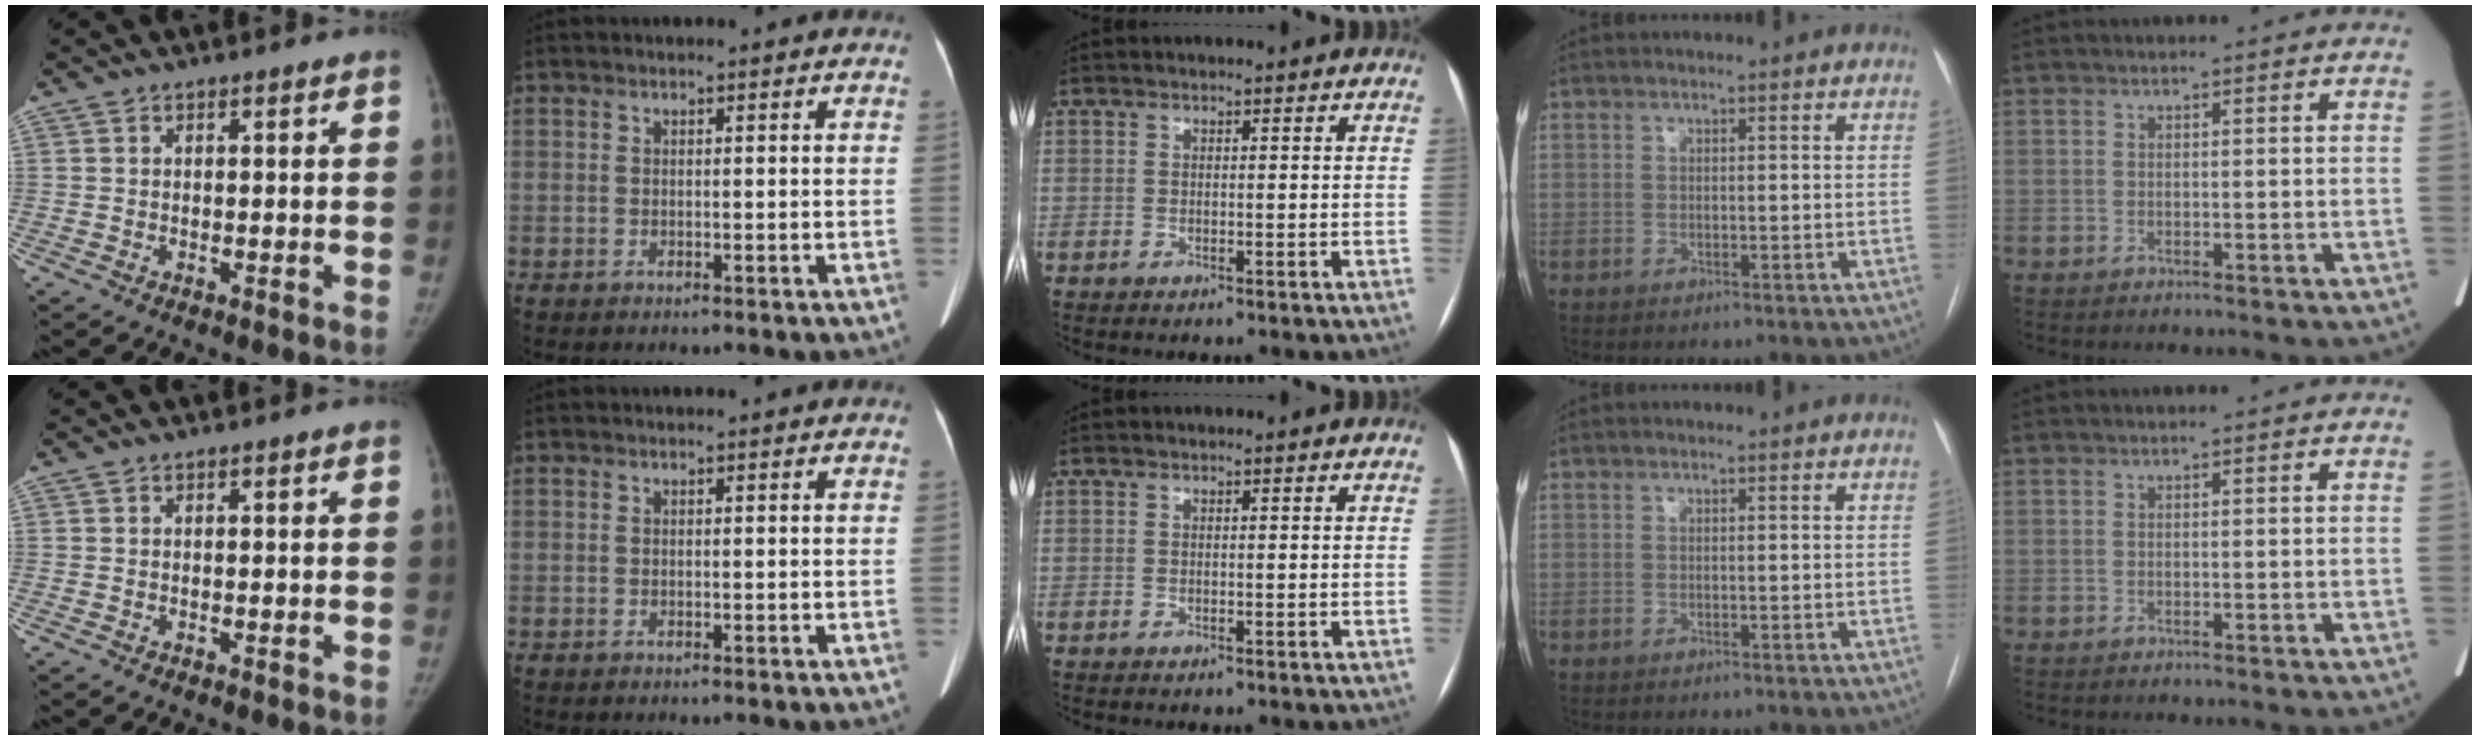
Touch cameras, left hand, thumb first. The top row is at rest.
{}